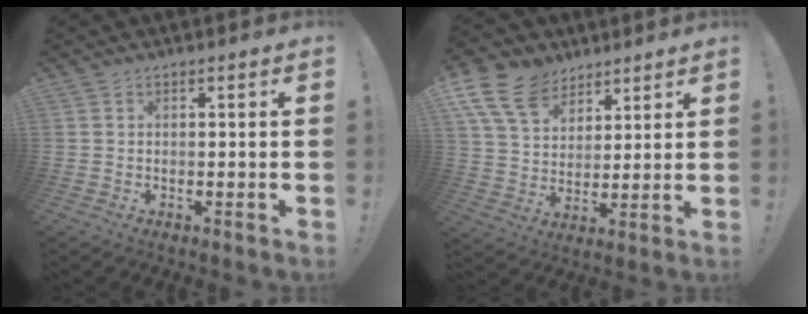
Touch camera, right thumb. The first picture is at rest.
{"total": 14.8, "force": [9.2, 9.6, 6.4], "torque": [-0.122, -0.051, 0.180]}